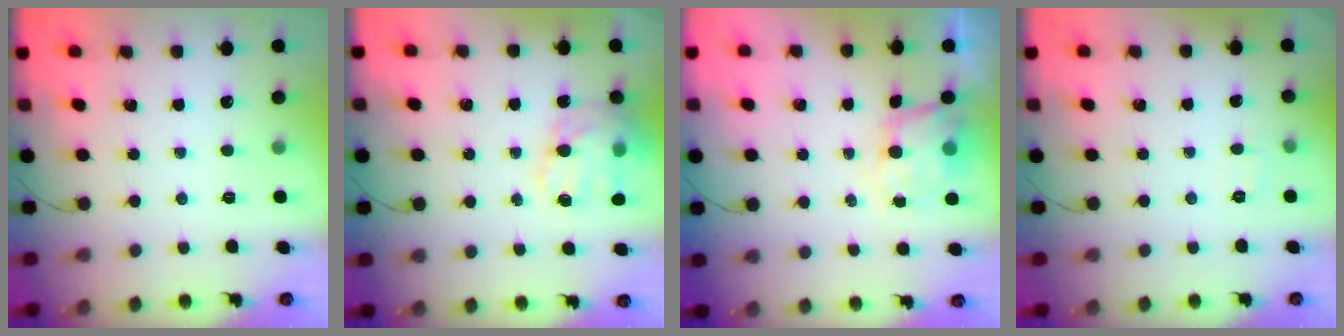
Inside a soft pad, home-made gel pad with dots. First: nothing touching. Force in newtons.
{"total": 18.1, "press": 17.7, "slide": 3.8}
{"total": 5.5, "press": 5.4, "slide": 1.2}
{"total": 2.6, "press": 2.3, "slide": 1.2}